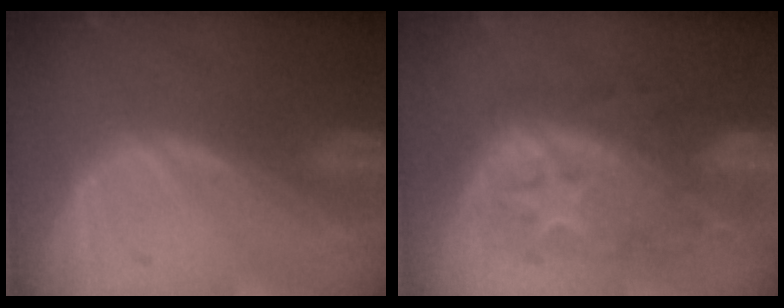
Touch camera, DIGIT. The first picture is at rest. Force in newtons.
{"total": 9.0, "press": 9.0, "slide": 0.3}